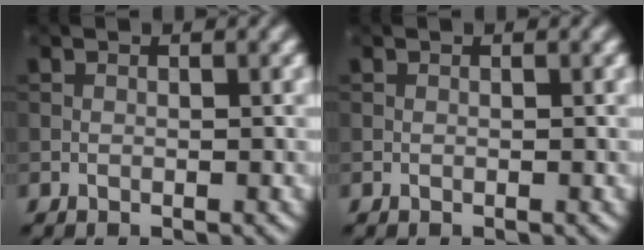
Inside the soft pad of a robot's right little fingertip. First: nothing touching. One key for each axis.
{"total": 0.0}